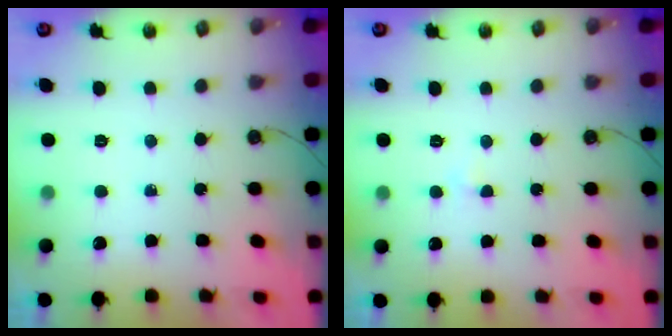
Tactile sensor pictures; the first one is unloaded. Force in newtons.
{"total": 1.6, "press": 1.6, "slide": 0.2}